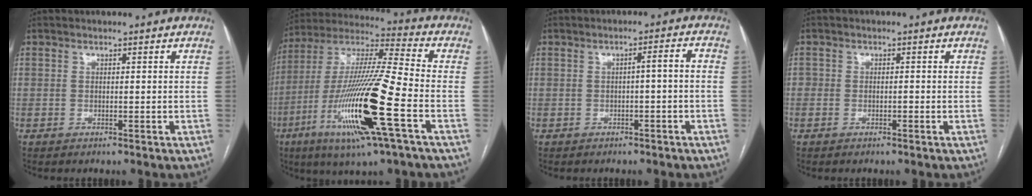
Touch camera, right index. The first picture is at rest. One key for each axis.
{"total": 21.9, "fx": -7.6, "fy": 1.0, "fz": 20.5, "tx": -0.419, "ty": -0.030, "tz": -0.145}
{"total": 2.4, "fx": -0.5, "fy": 0.2, "fz": 2.3, "tx": -0.030, "ty": 0.010, "tz": -0.006}
{"total": 1.1, "fx": -0.4, "fy": 0.8, "fz": 0.7, "tx": -0.013, "ty": 0.007, "tz": -0.006}